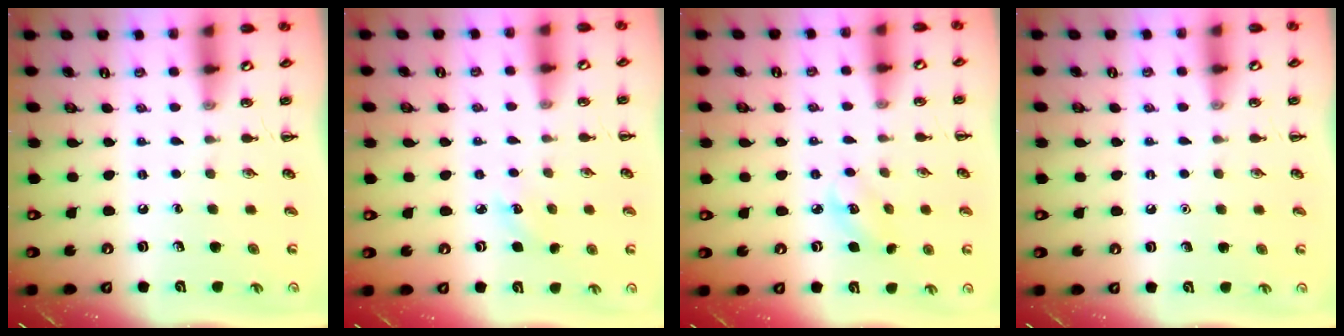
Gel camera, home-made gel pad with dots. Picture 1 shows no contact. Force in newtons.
{"total": 3.7, "press": 3.5, "slide": 1.1}
{"total": 4.7, "press": 4.6, "slide": 1.1}
{"total": 1.6, "press": 1.6, "slide": 0.1}